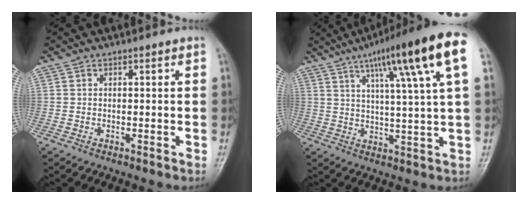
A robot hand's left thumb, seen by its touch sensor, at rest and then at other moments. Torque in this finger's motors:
{"motor_torque": [0.59, 0.46, 1.73, -1.04, 0.22]}